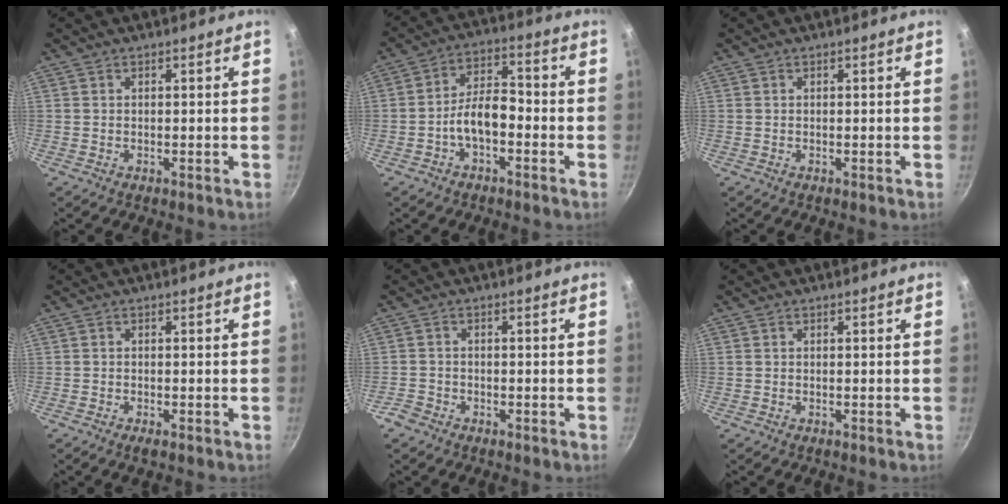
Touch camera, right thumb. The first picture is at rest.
{"total": 7.6, "force": [-2.9, 3.9, 5.8], "torque": [-0.087, 0.044, -0.056]}
{"total": 0.0}
{"total": 1.3, "force": [-0.8, 0.4, 0.9], "torque": [-0.025, 0.000, -0.017]}
{"total": 2.5, "force": [-1.8, 1.7, 0.6], "torque": [-0.014, 0.017, -0.034]}
{"total": 0.0}